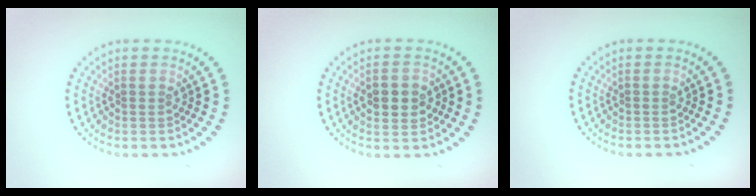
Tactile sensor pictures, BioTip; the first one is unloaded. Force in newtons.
{"total": 3.0, "press": 3.0, "slide": 0.1}
{"total": 0.0}